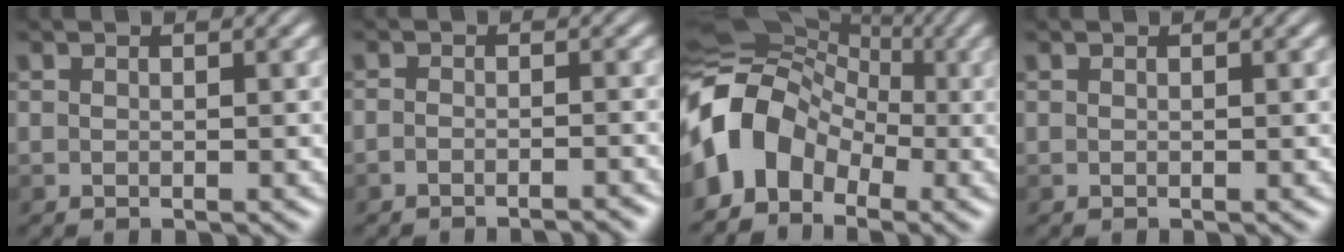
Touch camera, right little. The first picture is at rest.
{"total": 2.6, "force": [-2.5, 0.5, 0.8], "torque": [-0.011, 0.015, -0.033]}
{"total": 8.4, "force": [-2.5, 6.4, 4.8], "torque": [-0.085, 0.016, -0.067]}
{"total": 0.0}